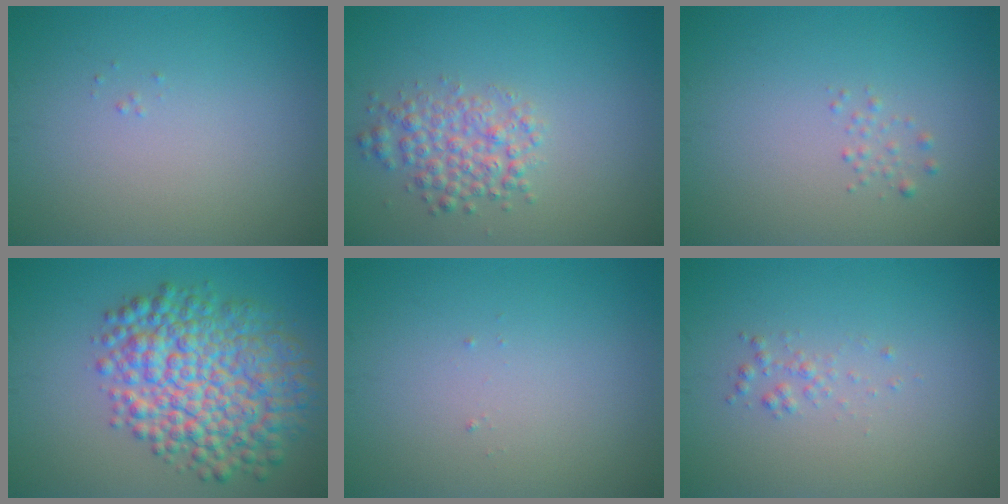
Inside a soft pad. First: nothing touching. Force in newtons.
{"total": 3.2, "press": 3.1, "slide": 0.1}
{"total": 0.8, "press": 0.8, "slide": 0.0}
{"total": 9.5, "press": 9.5, "slide": 0.3}
{"total": 0.0}
{"total": 0.9, "press": 0.9, "slide": 0.0}